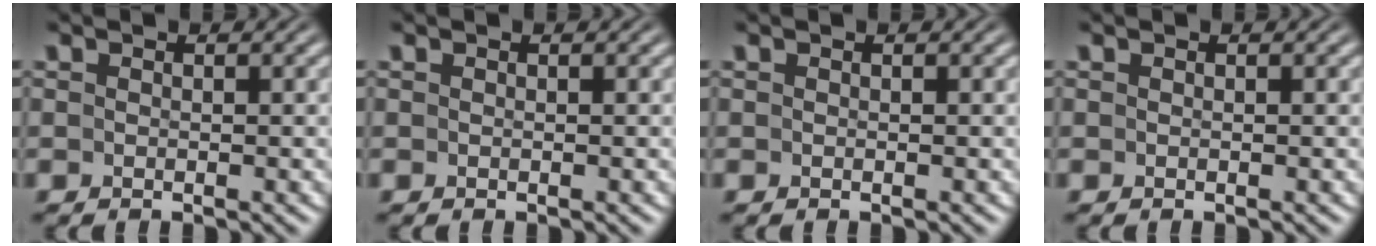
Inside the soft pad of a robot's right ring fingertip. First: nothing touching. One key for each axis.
{"total": 0.0}
{"total": 0.0}
{"total": 0.0}